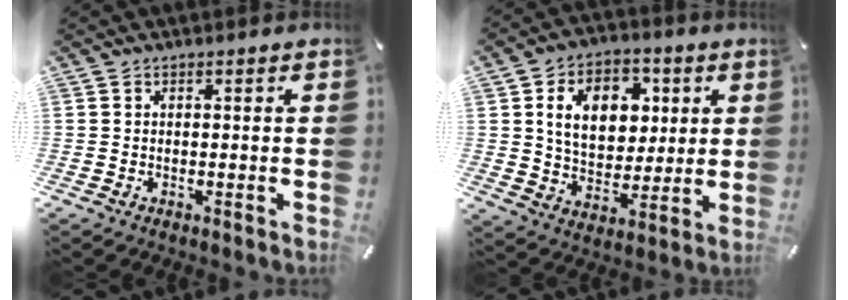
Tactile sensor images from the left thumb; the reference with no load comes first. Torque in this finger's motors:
{"motor_torque": [2.12, 2.17, 0.56, 0.09, 0.15]}